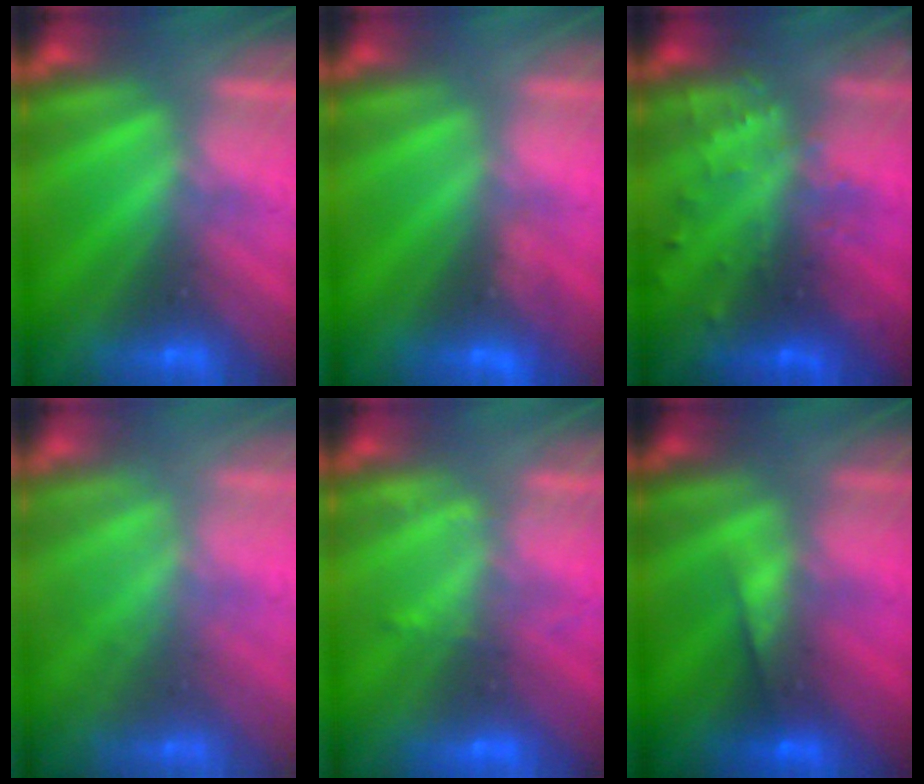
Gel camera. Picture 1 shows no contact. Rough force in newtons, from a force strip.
{"total": 3.5}
{"total": 3.7}
{"total": 2.2}
{"total": 2.3}
{"total": 4.5}